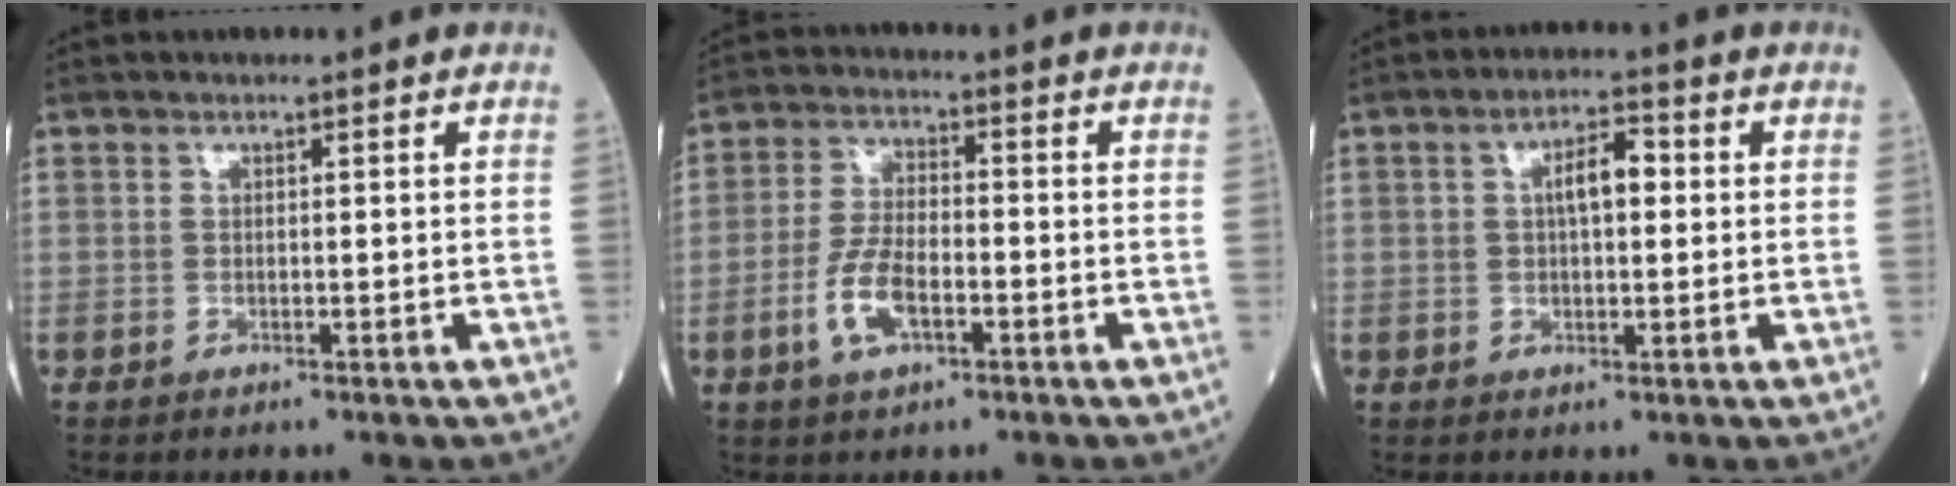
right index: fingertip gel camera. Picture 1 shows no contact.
{"total": 7.1, "force": [-2.8, 2.7, 5.9], "torque": [-0.132, -0.001, -0.053]}
{"total": 5.0, "force": [0.8, 2.0, 4.5], "torque": [-0.076, 0.015, 0.013]}